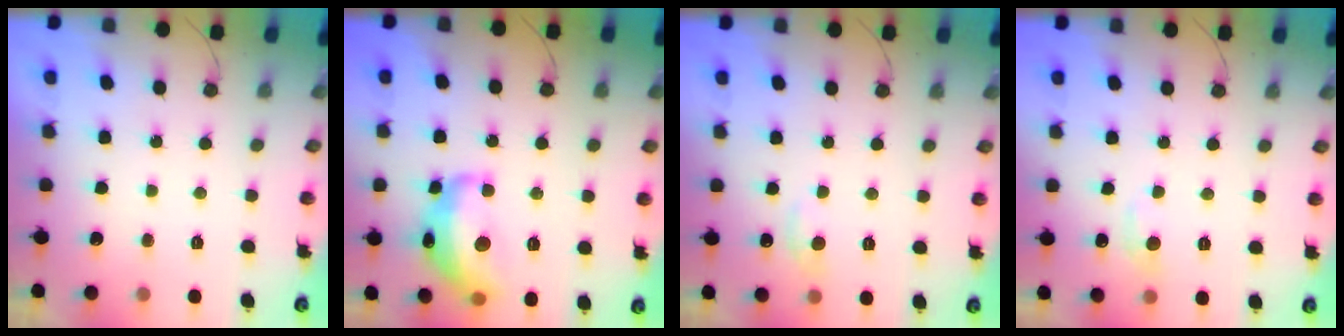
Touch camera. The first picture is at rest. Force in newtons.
{"total": 17.4, "press": 17.4, "slide": 0.8}
{"total": 6.8, "press": 6.7, "slide": 0.9}
{"total": 6.1, "press": 6.0, "slide": 0.9}